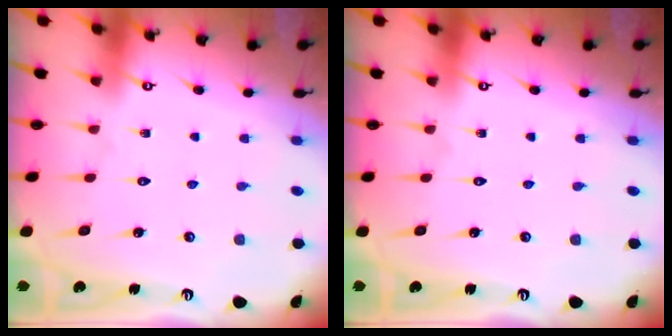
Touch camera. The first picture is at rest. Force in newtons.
{"total": 0.0}